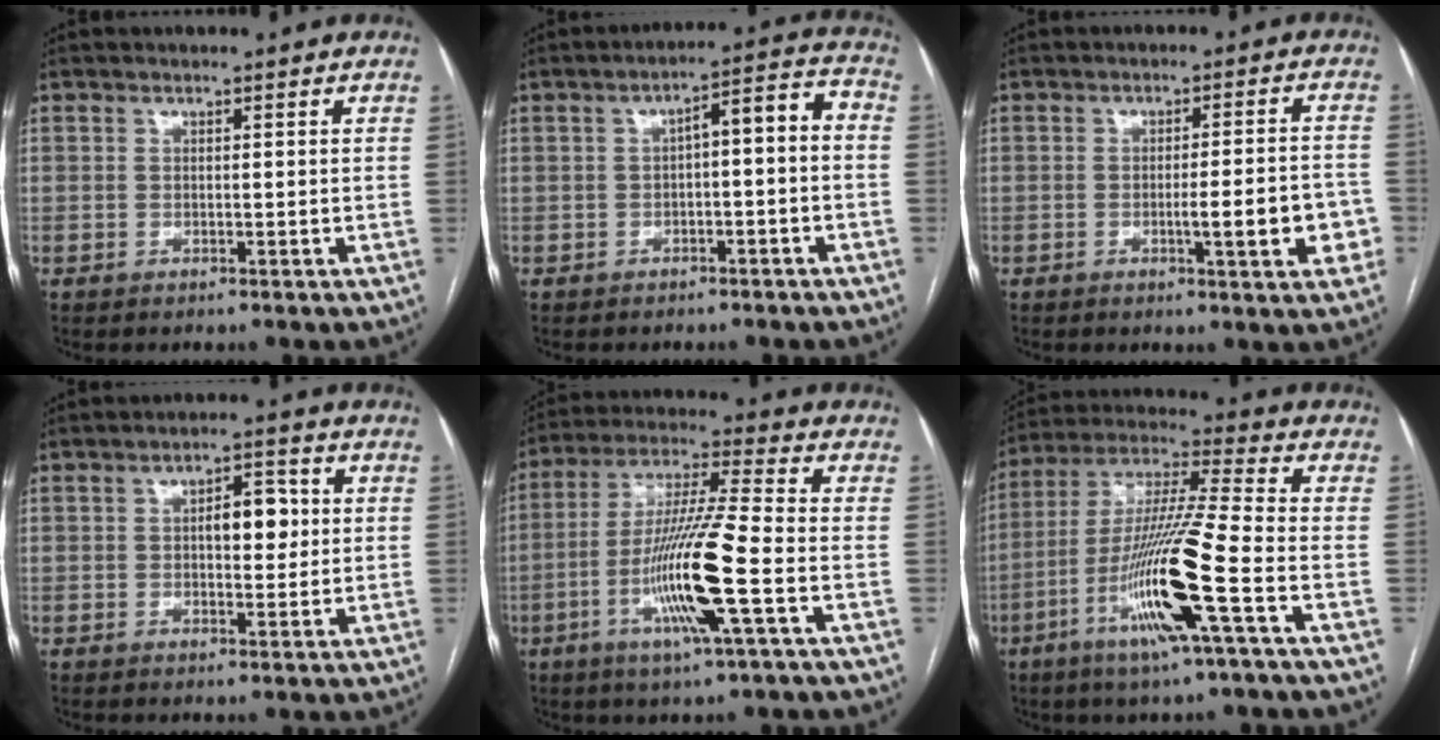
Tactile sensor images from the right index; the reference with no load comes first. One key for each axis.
{"total": 6.6, "fx": -0.9, "fy": 1.9, "fz": 6.3, "tx": -0.087, "ty": 0.040, "tz": -0.012}
{"total": 8.0, "fx": -2.6, "fy": 0.8, "fz": 7.5, "tx": -0.094, "ty": 0.009, "tz": -0.029}
{"total": 5.5, "fx": 0.7, "fy": 2.5, "fz": 4.9, "tx": -0.071, "ty": 0.012, "tz": 0.011}
{"total": 14.5, "fx": -4.4, "fy": -0.3, "fz": 13.9, "tx": -0.277, "ty": -0.009, "tz": -0.087}
{"total": 16.5, "fx": -6.1, "fy": -0.8, "fz": 15.3, "tx": -0.307, "ty": -0.014, "tz": -0.119}